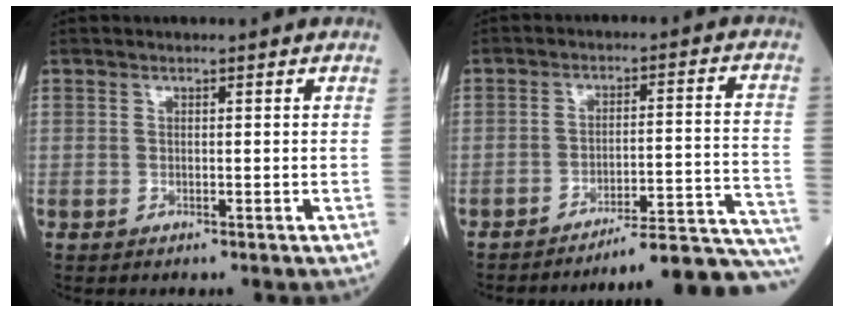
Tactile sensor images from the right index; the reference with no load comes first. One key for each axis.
{"total": 18.4, "fx": -17.7, "fy": -2.2, "fz": 4.6, "tx": 0.007, "ty": 0.011, "tz": -0.226}